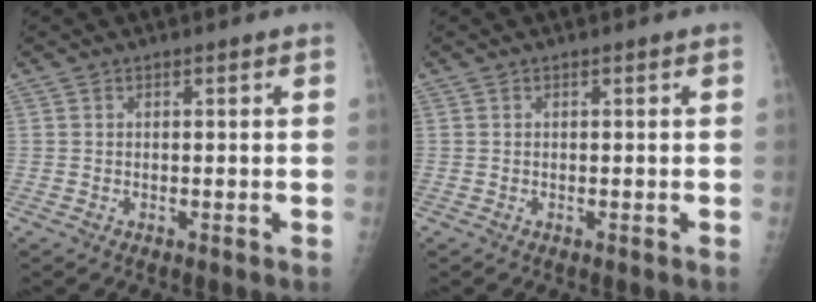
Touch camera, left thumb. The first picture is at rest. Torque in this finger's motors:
{"motor_torque": [0.01, 0.01, -0.10, -0.10, 0.00]}